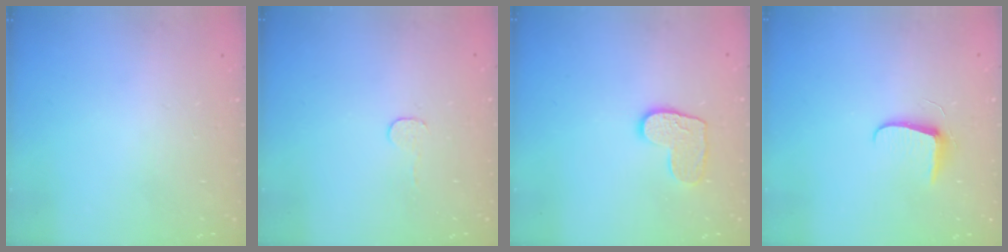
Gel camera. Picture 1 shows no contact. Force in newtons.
{"total": 3.0, "press": 3.0, "slide": 0.3}
{"total": 8.9, "press": 8.9, "slide": 0.4}
{"total": 6.2, "press": 6.2, "slide": 0.8}